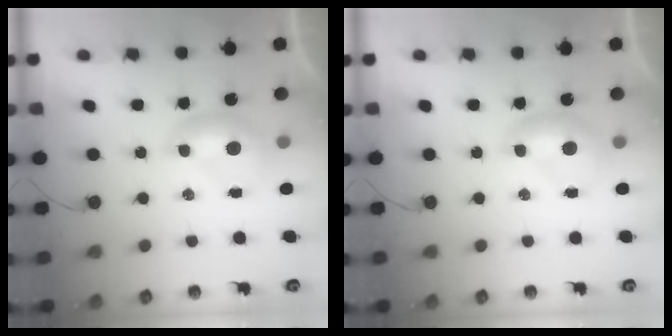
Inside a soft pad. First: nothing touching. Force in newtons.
{"total": 0.0}